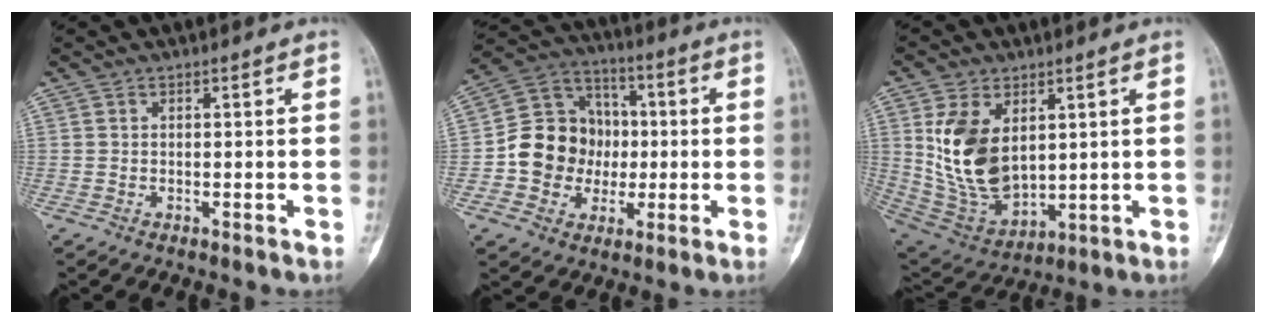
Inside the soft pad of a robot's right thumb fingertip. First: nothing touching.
{"total": 14.3, "force": [-1.3, 12.7, 6.5], "torque": [-0.068, 0.034, -0.023]}
{"total": 15.2, "force": [3.5, 9.4, 11.5], "torque": [-0.200, -0.020, 0.091]}